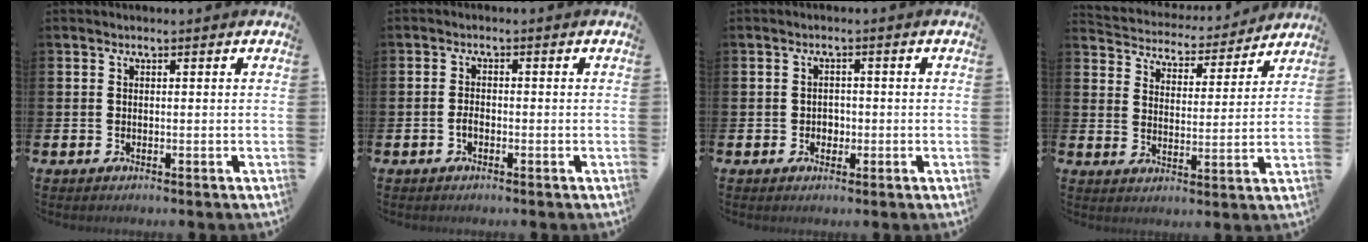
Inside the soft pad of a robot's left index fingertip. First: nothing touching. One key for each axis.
{"total": 1.4, "fx": -0.6, "fy": 0.8, "fz": 1.0, "tx": -0.012, "ty": -0.001, "tz": -0.014}
{"total": 1.7, "fx": -0.4, "fy": 1.6, "fz": 0.5, "tx": 0.000, "ty": 0.001, "tz": -0.013}
{"total": 4.6, "fx": 4.4, "fy": 1.3, "fz": 0.0, "tx": -0.021, "ty": -0.045, "tz": 0.070}